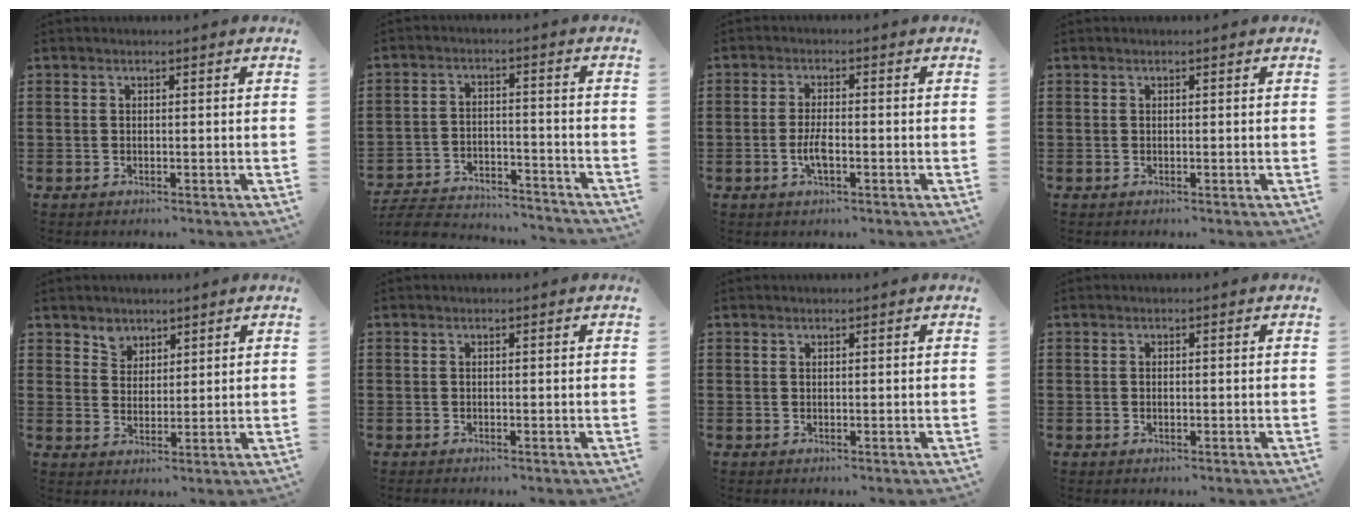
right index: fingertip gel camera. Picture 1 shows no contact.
{"total": 5.5, "force": [-5.3, 0.7, 1.2], "torque": [-0.030, 0.004, -0.107]}
{"total": 3.2, "force": [-1.0, 1.0, 2.9], "torque": [-0.066, -0.002, -0.023]}
{"total": 0.0}
{"total": 3.4, "force": [2.4, 2.4, 0.1], "torque": [-0.009, 0.005, 0.044]}
{"total": 0.0}
{"total": 0.0}
{"total": 0.6, "force": [-0.1, 0.3, 0.4], "torque": [-0.010, 0.001, -0.003]}